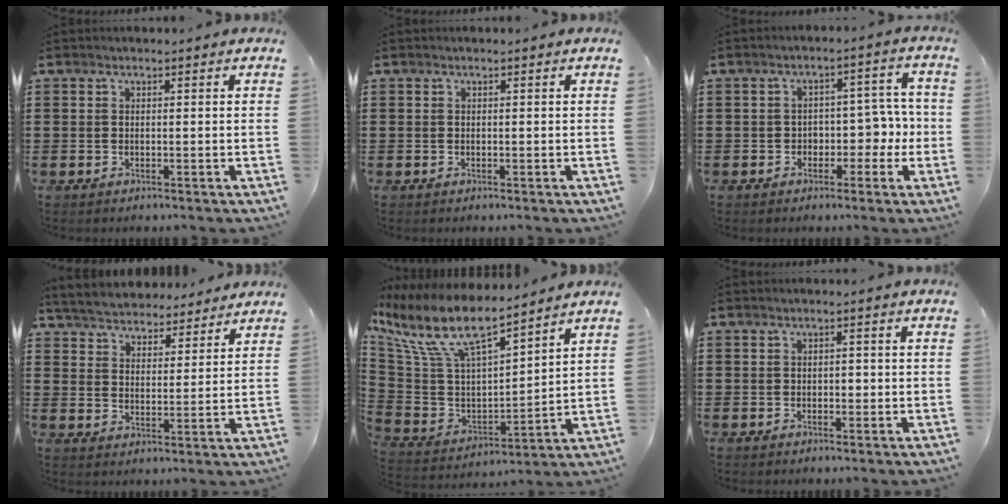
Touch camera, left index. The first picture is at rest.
{"total": 0.0}
{"total": 4.5, "force": [-1.0, 3.6, 2.4], "torque": [-0.042, 0.004, -0.028]}
{"total": 4.7, "force": [4.6, 0.8, 0.2], "torque": [-0.028, -0.022, 0.080]}
{"total": 12.0, "force": [8.2, 3.2, 8.1], "torque": [-0.198, -0.051, 0.139]}
{"total": 1.1, "force": [-0.3, 0.7, 0.8], "torque": [-0.017, 0.002, -0.008]}